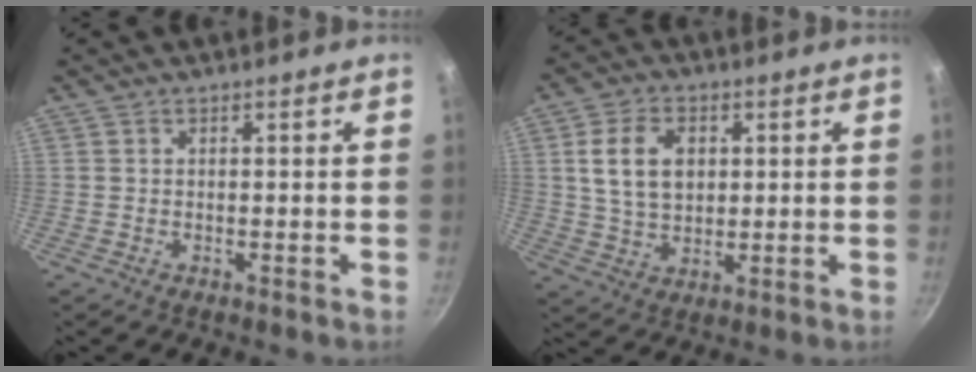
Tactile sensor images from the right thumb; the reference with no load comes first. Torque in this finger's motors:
{"motor_torque": [0.12, 2.52, 0.94, 0.09, 0.24]}